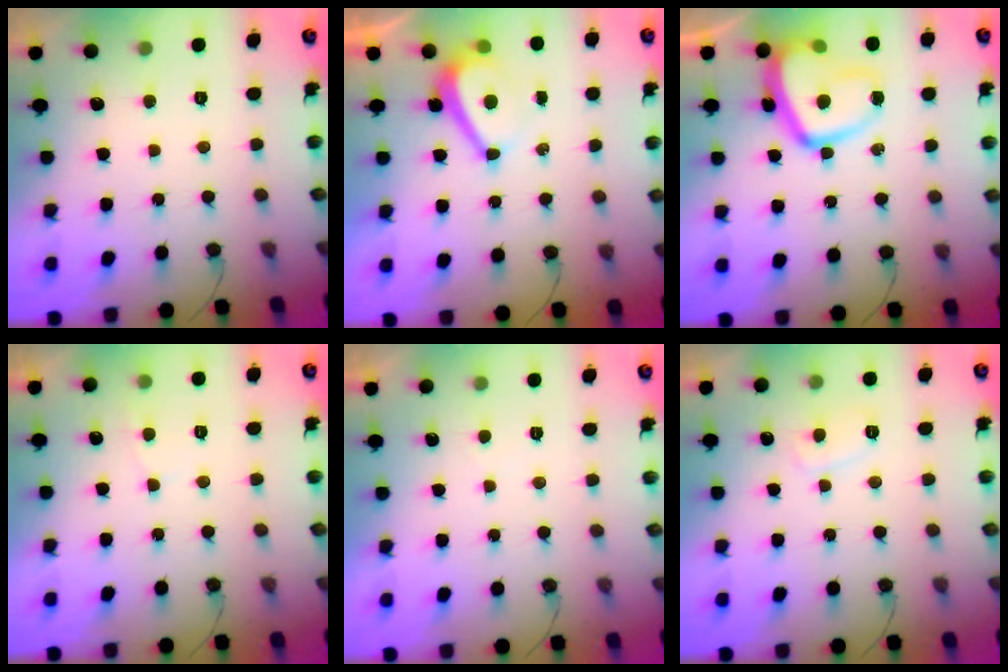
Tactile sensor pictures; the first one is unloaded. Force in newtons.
{"total": 6.3, "press": 5.7, "slide": 2.9}
{"total": 14.8, "press": 14.8, "slide": 1.2}
{"total": 3.3, "press": 3.3, "slide": 0.3}
{"total": 0.6, "press": 0.3, "slide": 0.5}
{"total": 3.2, "press": 3.2, "slide": 0.3}